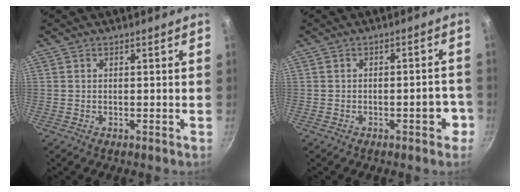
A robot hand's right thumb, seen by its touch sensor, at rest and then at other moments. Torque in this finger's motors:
{"motor_torque": [0.63, 0.53, 0.14, -0.32, 0.13]}